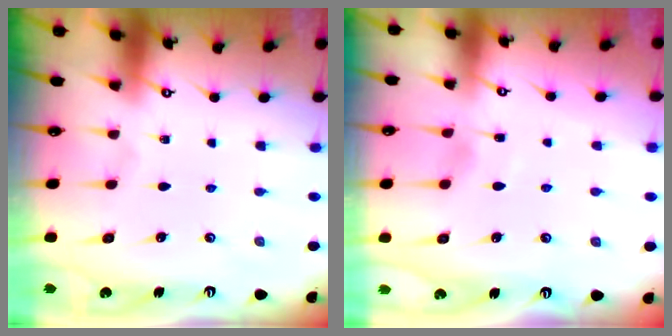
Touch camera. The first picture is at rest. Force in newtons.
{"total": 2.8, "press": 2.7, "slide": 0.3}